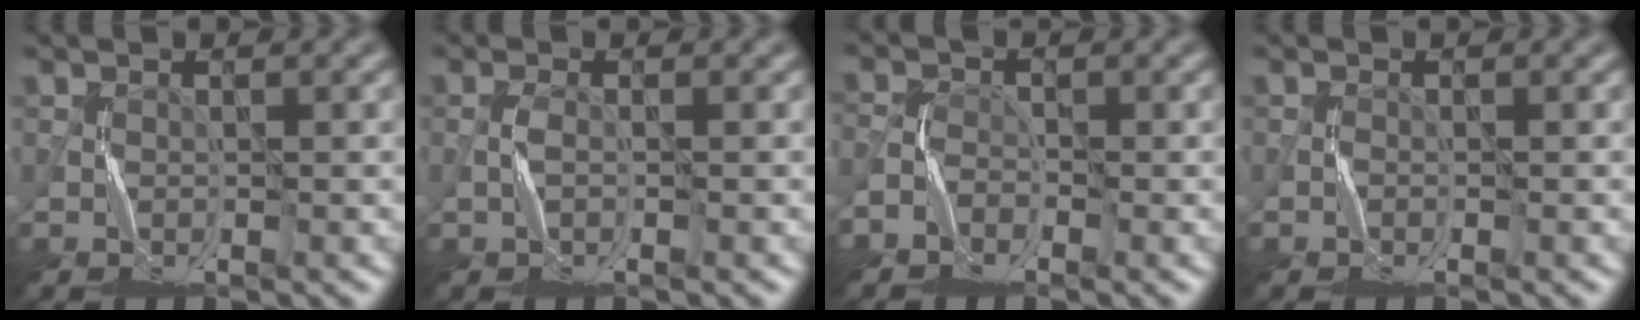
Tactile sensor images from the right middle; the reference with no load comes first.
{"total": 0.8, "force": [-0.6, 0.0, 0.5], "torque": [-0.012, 0.006, -0.013]}
{"total": 1.8, "force": [-1.7, 0.6, 0.1], "torque": [-0.006, 0.003, -0.038]}
{"total": 0.6, "force": [-0.5, 0.2, 0.1], "torque": [0.001, 0.005, -0.013]}